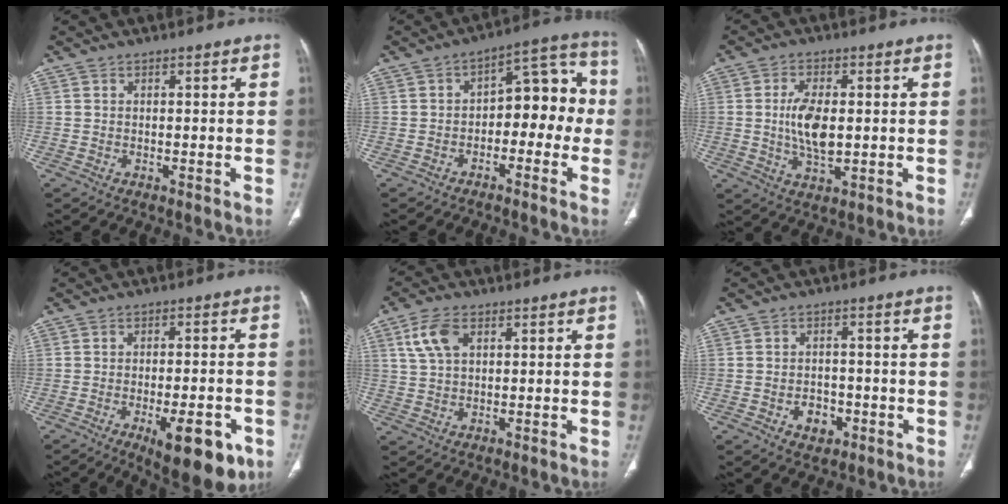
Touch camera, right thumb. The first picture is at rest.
{"total": 11.8, "force": [-2.0, 7.1, 9.2], "torque": [-0.075, 0.056, -0.038]}
{"total": 8.2, "force": [0.2, 4.0, 7.2], "torque": [-0.138, -0.006, 0.005]}
{"total": 13.2, "force": [-5.9, 4.8, 10.8], "torque": [-0.130, 0.010, -0.073]}
{"total": 6.7, "force": [2.7, 3.9, 4.7], "torque": [-0.095, 0.002, 0.056]}
{"total": 4.7, "force": [-1.8, 3.5, 2.6], "torque": [-0.022, 0.013, -0.022]}